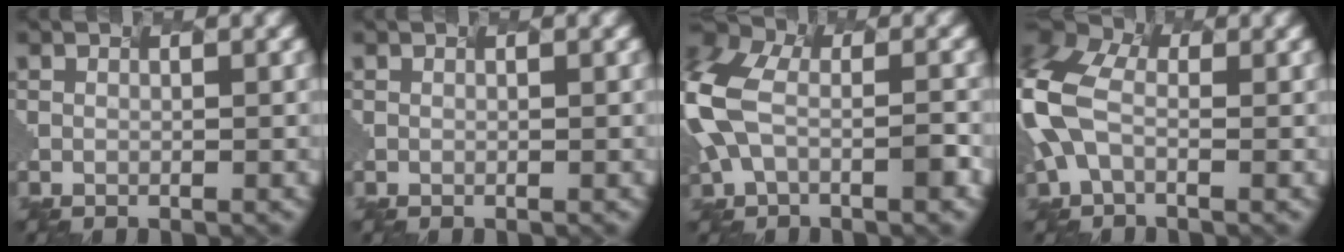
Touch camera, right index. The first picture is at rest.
{"total": 0.0}
{"total": 6.9, "force": [-2.2, 3.6, 5.4], "torque": [-0.161, 0.002, -0.032]}
{"total": 6.3, "force": [-1.4, 3.7, 5.0], "torque": [-0.172, 0.009, -0.023]}